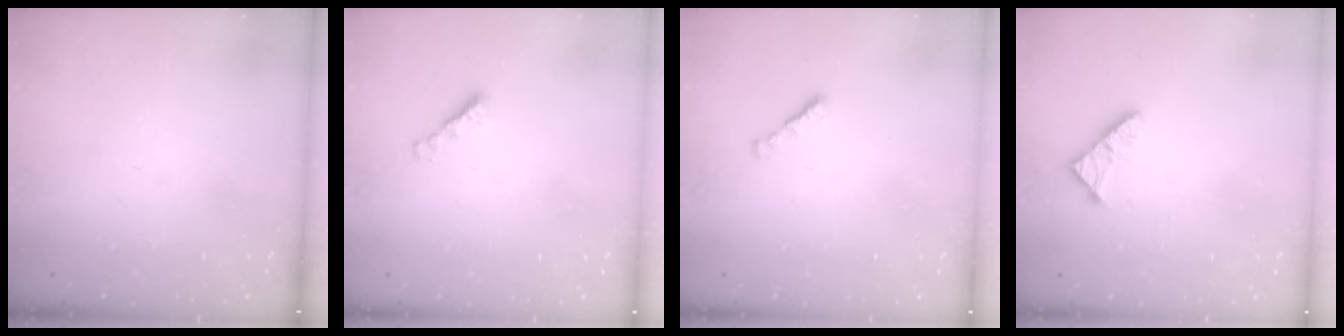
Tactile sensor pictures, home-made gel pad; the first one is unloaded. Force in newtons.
{"total": 2.5, "press": 2.5, "slide": 0.5}
{"total": 1.0, "press": 0.8, "slide": 0.5}
{"total": 4.4, "press": 4.4, "slide": 0.6}